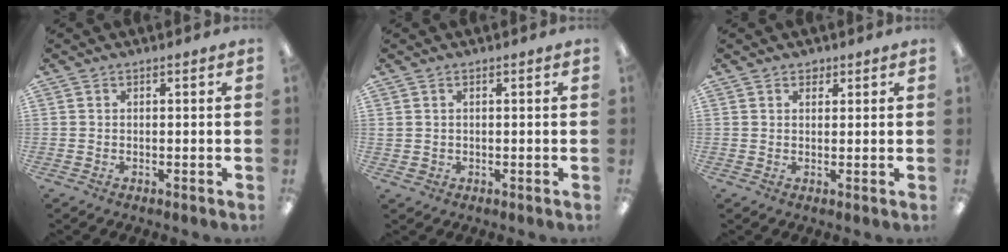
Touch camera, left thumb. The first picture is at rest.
{"total": 1.4, "force": [0.4, 1.3, 0.4], "torque": [-0.011, 0.003, 0.006]}
{"total": 1.3, "force": [1.0, 0.7, 0.3], "torque": [0.002, -0.002, 0.017]}